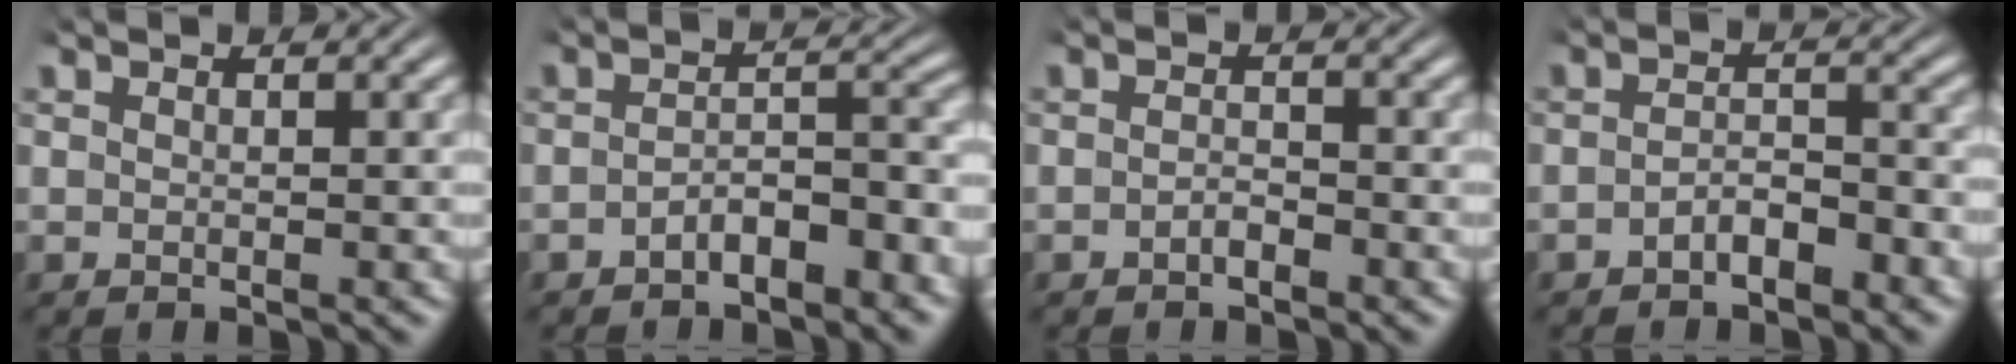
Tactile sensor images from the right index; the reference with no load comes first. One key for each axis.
{"total": 3.7, "fx": -3.0, "fy": 1.1, "fz": 1.8, "tx": -0.017, "ty": -0.007, "tz": -0.047}
{"total": 1.3, "fx": -1.2, "fy": 0.3, "fz": 0.5, "tx": -0.006, "ty": -0.003, "tz": -0.022}
{"total": 2.6, "fx": -2.2, "fy": 0.9, "fz": 1.1, "tx": -0.013, "ty": -0.008, "tz": -0.038}